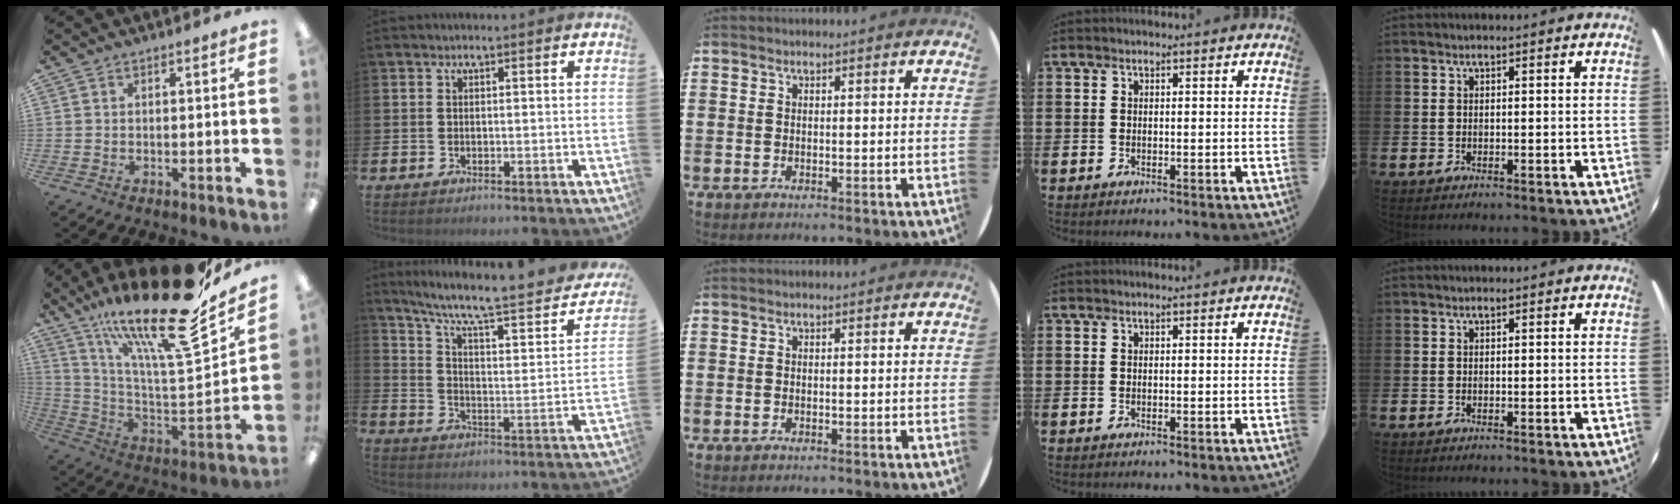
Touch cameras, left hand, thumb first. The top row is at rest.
{"thumb": {"total": 25.6, "force": [18.6, 4.3, 17.1], "torque": [-0.268, -0.140, 0.302]}, "index": {"total": 8.1, "force": [6.3, 1.5, 4.8], "torque": [-0.106, -0.049, 0.094]}}